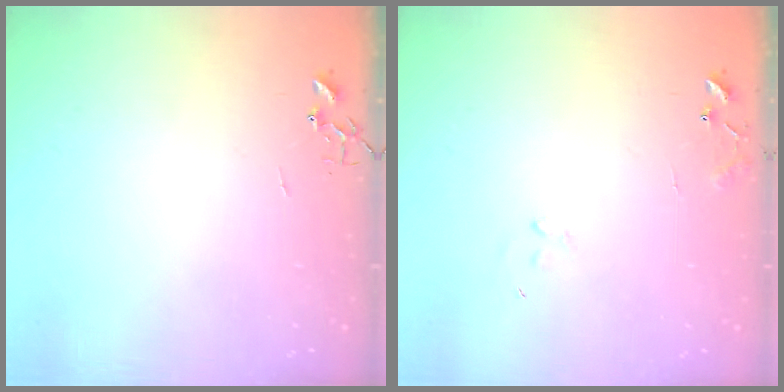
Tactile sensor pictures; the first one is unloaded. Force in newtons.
{"total": 7.6, "press": 7.6, "slide": 0.7}